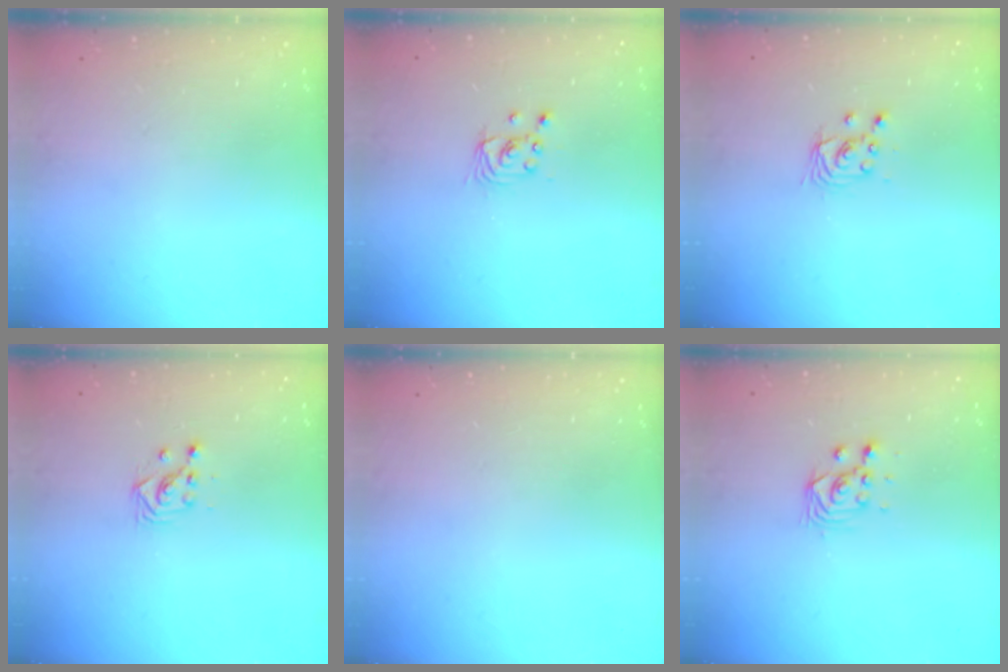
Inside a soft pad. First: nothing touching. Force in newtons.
{"total": 2.5, "press": 2.5, "slide": 0.1}
{"total": 2.9, "press": 2.9, "slide": 0.2}
{"total": 3.0, "press": 3.0, "slide": 0.1}
{"total": 0.0}
{"total": 2.8, "press": 2.8, "slide": 0.2}